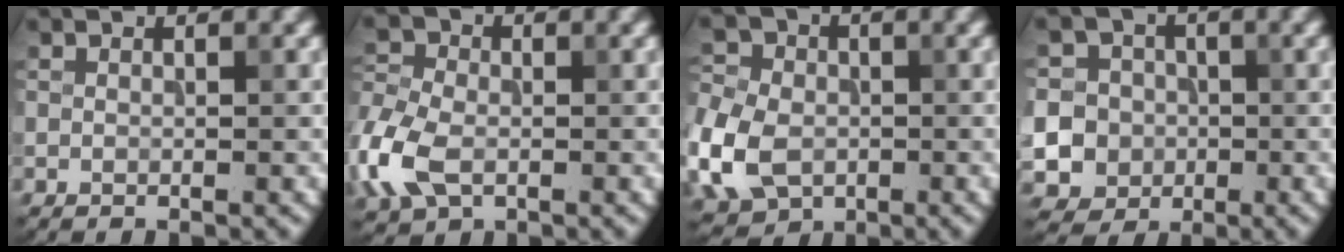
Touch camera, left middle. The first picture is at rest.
{"total": 6.5, "force": [-2.1, 4.3, 4.3], "torque": [-0.108, 0.000, -0.055]}
{"total": 9.6, "force": [-2.8, 7.2, 5.7], "torque": [-0.128, -0.023, -0.065]}
{"total": 11.7, "force": [-2.5, 11.0, 2.9], "torque": [-0.083, -0.007, -0.057]}